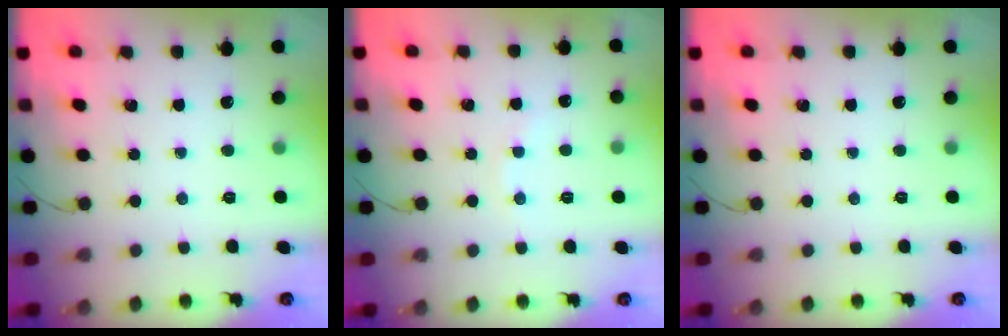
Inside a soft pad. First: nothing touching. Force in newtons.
{"total": 3.0, "press": 2.9, "slide": 0.9}
{"total": 0.0}